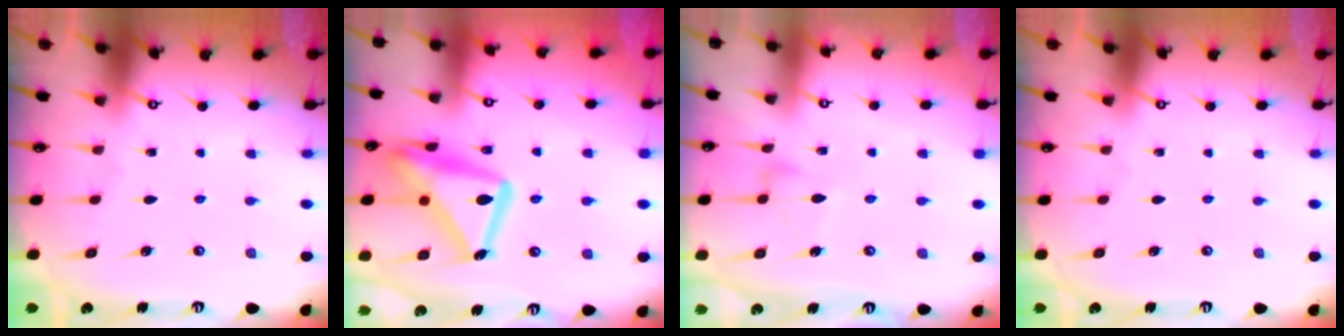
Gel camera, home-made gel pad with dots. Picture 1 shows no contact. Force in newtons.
{"total": 21.5, "press": 21.4, "slide": 1.8}
{"total": 3.9, "press": 3.9, "slide": 0.2}
{"total": 0.0}